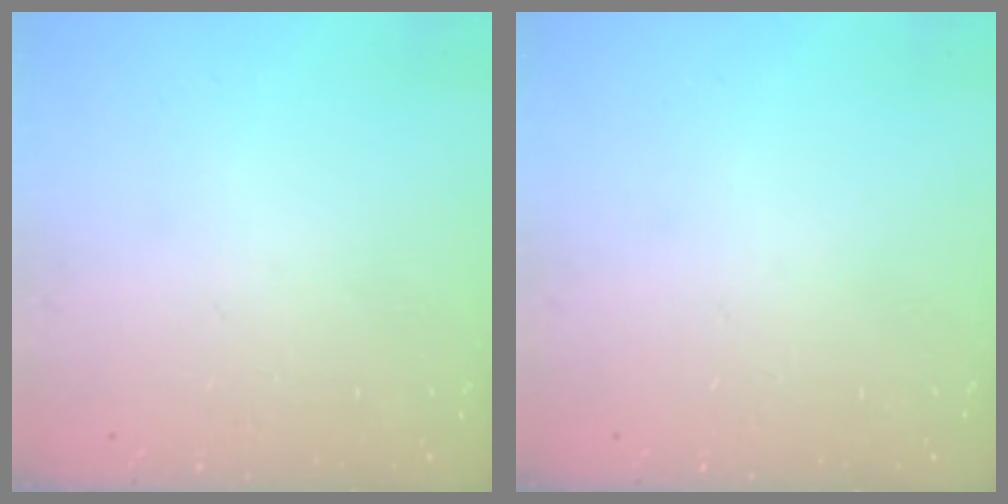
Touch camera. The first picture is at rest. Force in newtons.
{"total": 0.0}